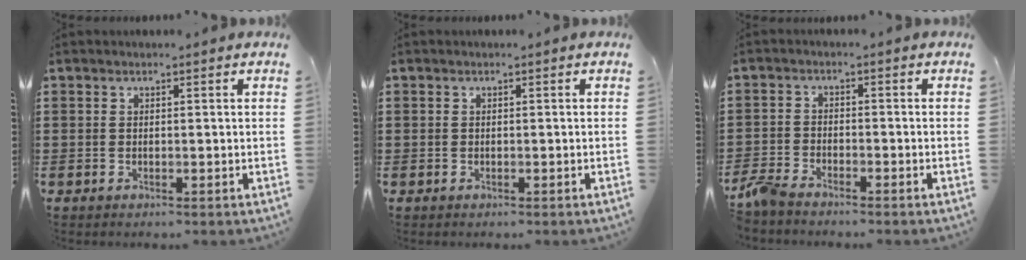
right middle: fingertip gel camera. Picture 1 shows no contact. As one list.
[{"total": 0.6, "force": [-0.2, 0.6, 0.0], "torque": [0.000, 0.006, -0.005]}, {"total": 3.3, "force": [-3.0, 0.5, 1.3], "torque": [-0.051, -0.006, -0.068]}]